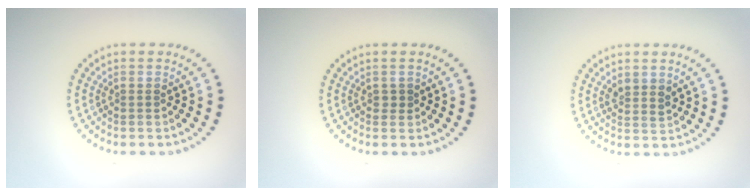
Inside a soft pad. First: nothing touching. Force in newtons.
{"total": 0.7, "press": 0.7, "slide": 0.1}
{"total": 1.6, "press": 1.3, "slide": 0.8}